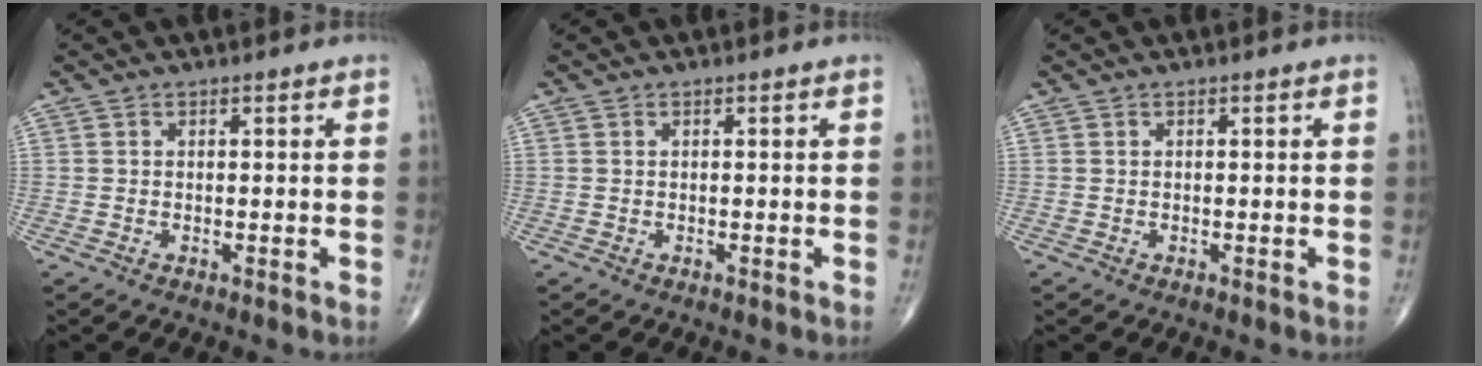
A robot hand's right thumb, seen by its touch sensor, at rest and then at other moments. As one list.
[{"total": 0.0}, {"total": 0.0}]